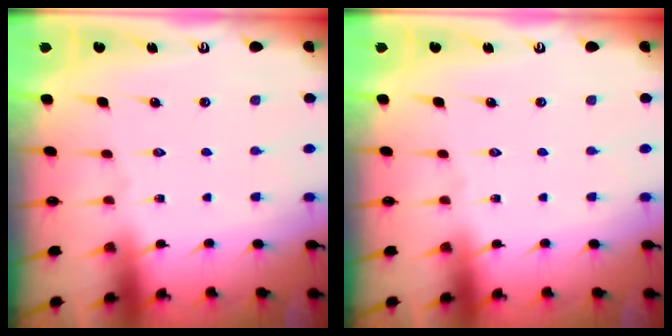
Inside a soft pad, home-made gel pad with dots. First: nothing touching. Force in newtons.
{"total": 0.0}